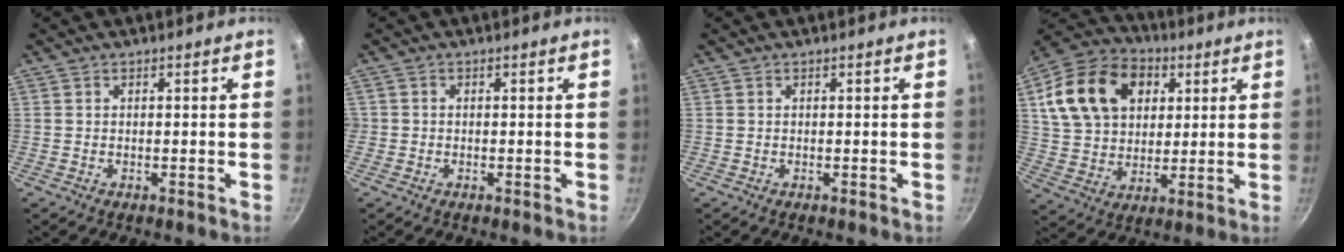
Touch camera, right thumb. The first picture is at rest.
{"total": 0.6, "force": [-0.1, 0.6, 0.2], "torque": [-0.002, 0.003, -0.002]}
{"total": 0.0}
{"total": 20.2, "force": [6.5, 14.7, 12.3], "torque": [-0.202, 0.008, 0.111]}